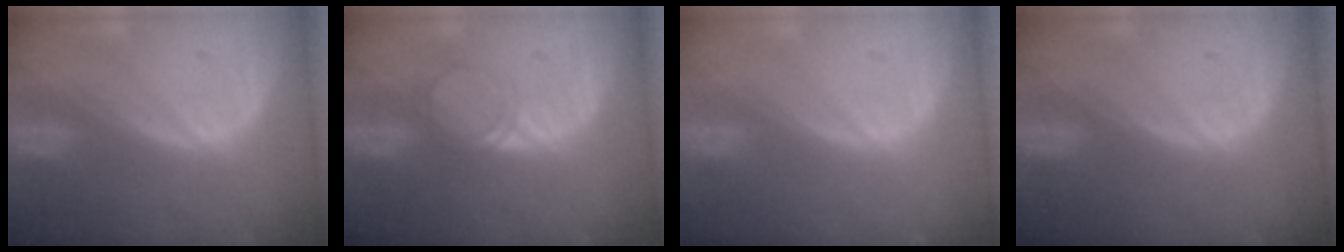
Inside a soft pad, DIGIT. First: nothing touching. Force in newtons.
{"total": 2.4, "press": 2.4, "slide": 0.2}
{"total": 0.0}
{"total": 0.0}